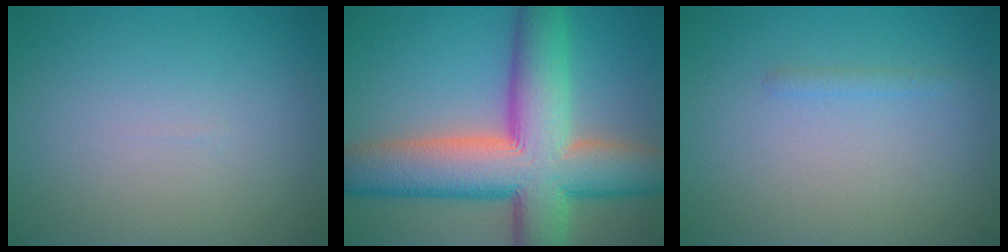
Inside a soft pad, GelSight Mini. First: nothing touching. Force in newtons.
{"total": 13.7, "press": 13.7, "slide": 0.8}
{"total": 0.7, "press": 0.7, "slide": 0.0}